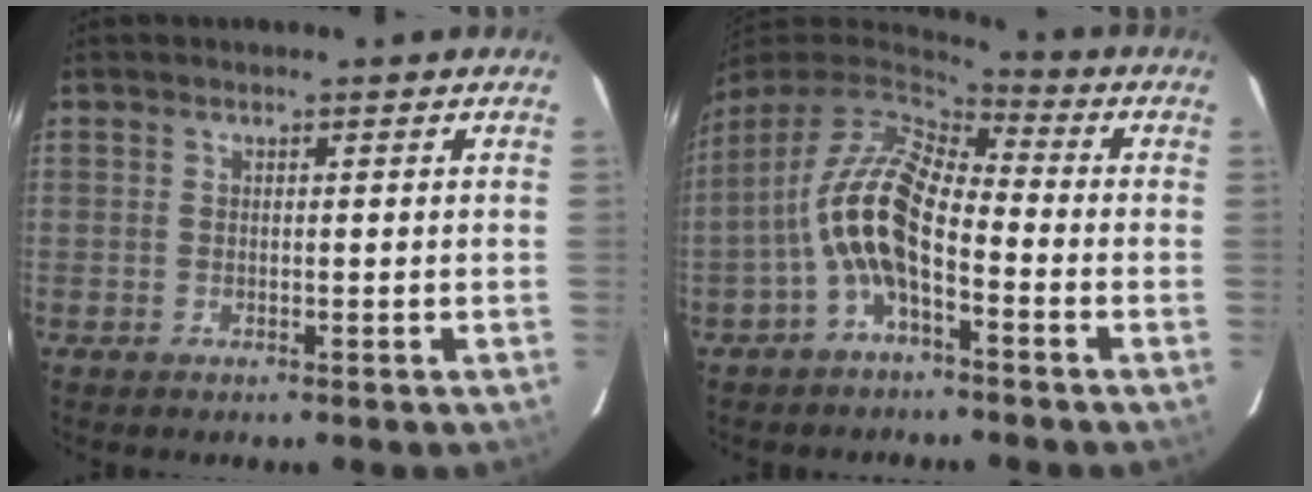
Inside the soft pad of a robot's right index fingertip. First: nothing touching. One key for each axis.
{"total": 12.6, "fx": -3.6, "fy": 5.3, "fz": 10.9, "tx": -0.220, "ty": 0.012, "tz": -0.075}